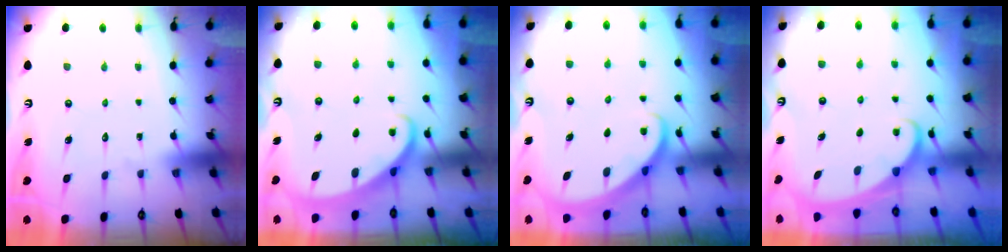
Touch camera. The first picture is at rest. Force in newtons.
{"total": 2.4, "press": 2.4, "slide": 0.2}
{"total": 2.5, "press": 2.5, "slide": 0.3}
{"total": 2.0, "press": 2.0, "slide": 0.3}